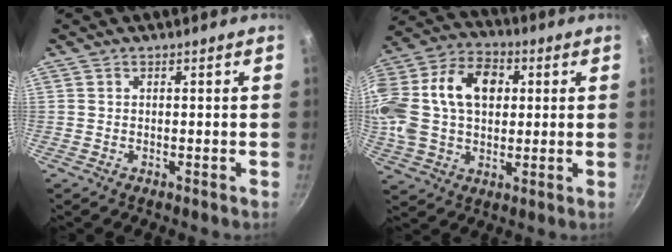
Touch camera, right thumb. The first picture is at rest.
{"total": 24.2, "force": [4.4, 16.8, 16.9], "torque": [-0.350, 0.038, 0.069]}